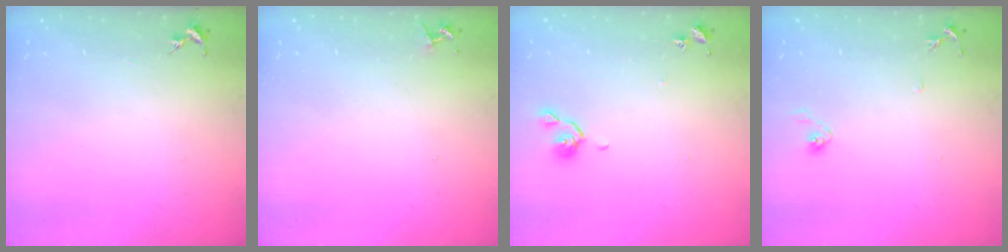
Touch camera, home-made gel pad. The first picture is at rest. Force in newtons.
{"total": 4.2, "press": 4.2, "slide": 0.5}
{"total": 5.6, "press": 5.6, "slide": 0.9}
{"total": 4.8, "press": 4.7, "slide": 1.0}